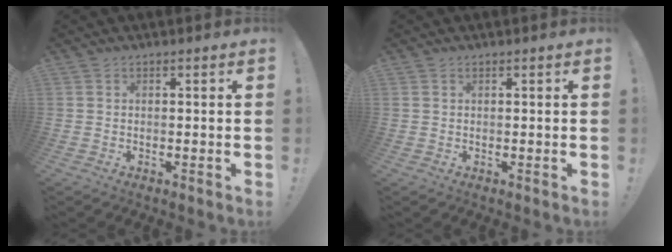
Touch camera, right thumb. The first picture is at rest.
{"total": 0.5, "force": [0.3, 0.2, 0.3], "torque": [-0.008, 0.003, 0.006]}